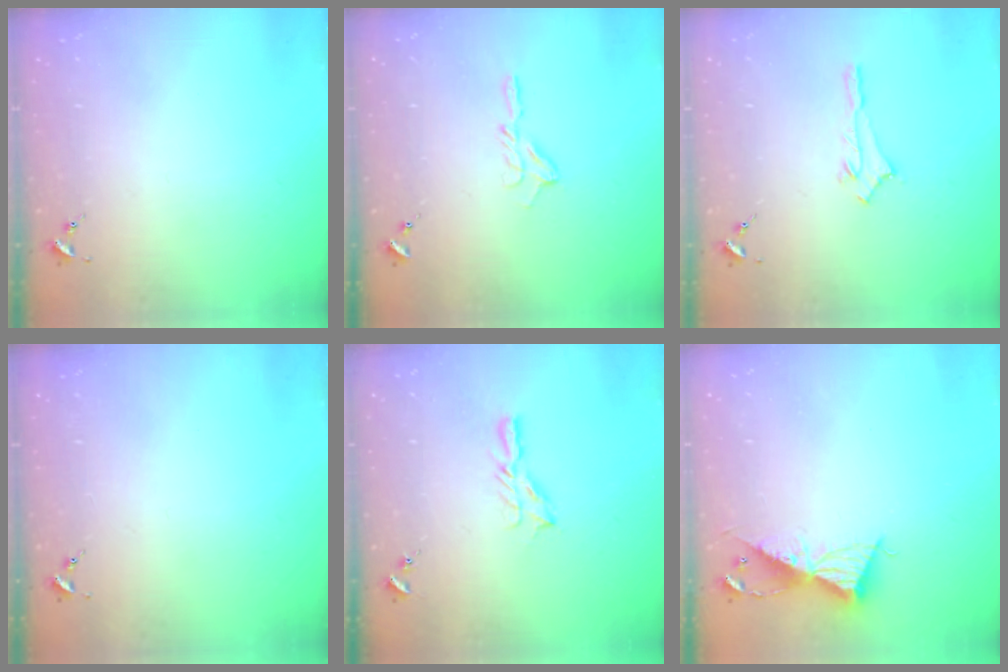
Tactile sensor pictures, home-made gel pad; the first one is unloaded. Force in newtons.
{"total": 6.9, "press": 6.9, "slide": 0.7}
{"total": 2.9, "press": 2.9, "slide": 0.2}
{"total": 0.0}
{"total": 4.7, "press": 4.7, "slide": 0.5}
{"total": 9.3, "press": 9.3, "slide": 0.7}